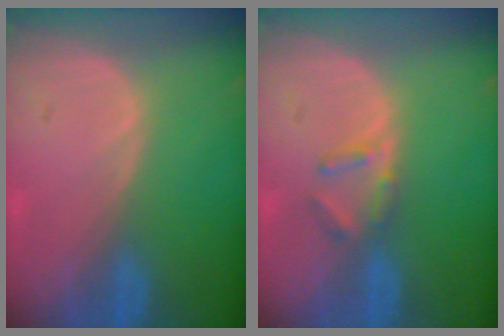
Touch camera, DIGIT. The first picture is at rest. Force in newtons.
{"total": 2.8, "press": 2.7, "slide": 0.4}